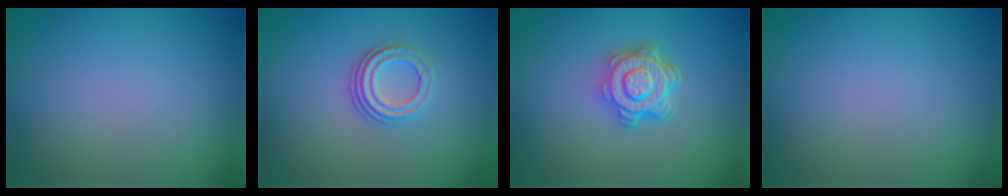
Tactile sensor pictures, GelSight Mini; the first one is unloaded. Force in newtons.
{"total": 2.9, "press": 2.2, "slide": 2.0}
{"total": 4.9, "press": 3.7, "slide": 3.2}
{"total": 0.0}